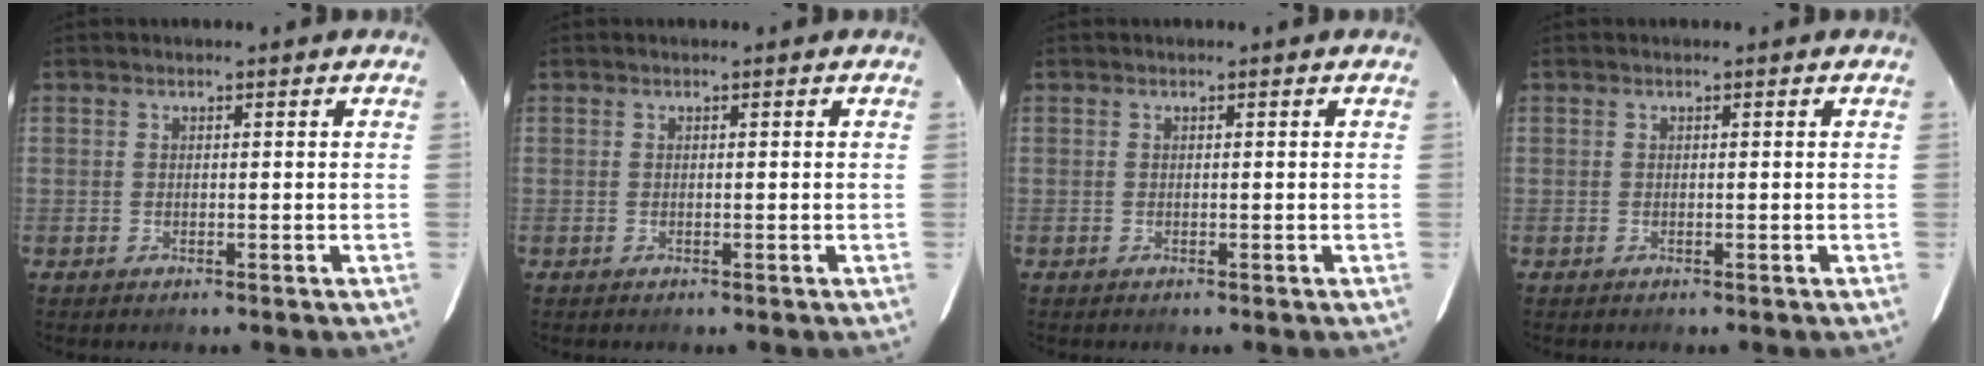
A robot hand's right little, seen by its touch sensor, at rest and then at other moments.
{"total": 0.0}
{"total": 0.0}
{"total": 0.0}